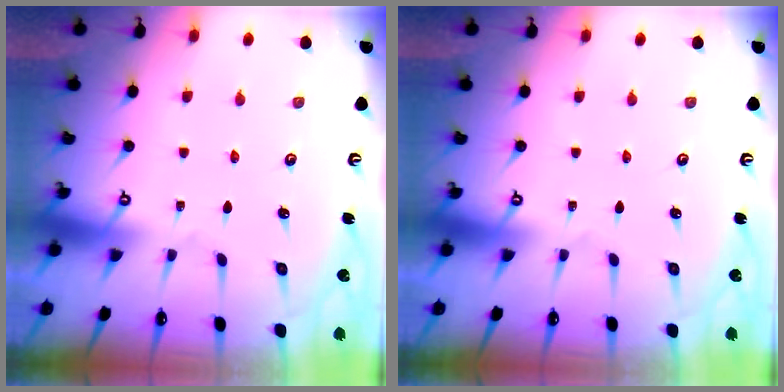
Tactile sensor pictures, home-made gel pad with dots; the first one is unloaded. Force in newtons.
{"total": 0.0}